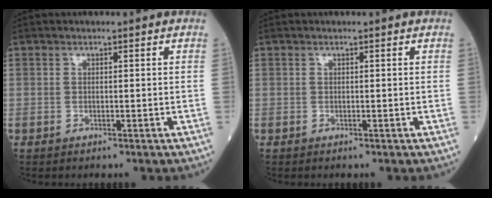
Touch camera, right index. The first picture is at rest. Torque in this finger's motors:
{"motor_torque": [0.00, 0.00, 0.00, -0.01]}